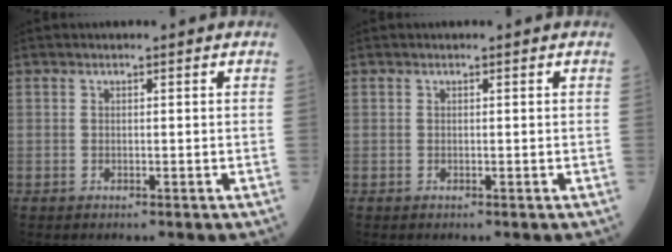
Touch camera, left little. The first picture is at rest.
{"total": 0.0}